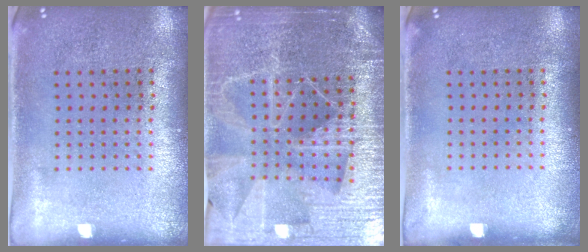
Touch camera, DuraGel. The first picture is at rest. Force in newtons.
{"total": 5.5, "press": 4.9, "slide": 2.6}
{"total": 0.0}